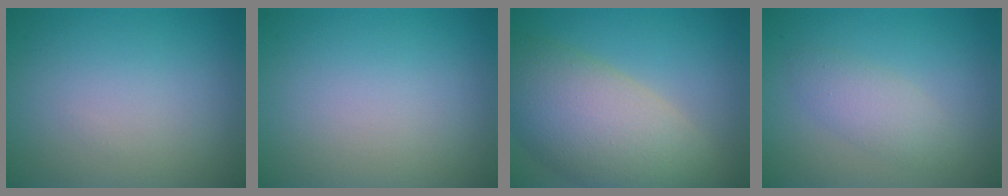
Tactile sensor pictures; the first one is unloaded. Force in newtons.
{"total": 0.0}
{"total": 10.2, "press": 10.2, "slide": 0.7}
{"total": 2.4, "press": 2.4, "slide": 0.1}